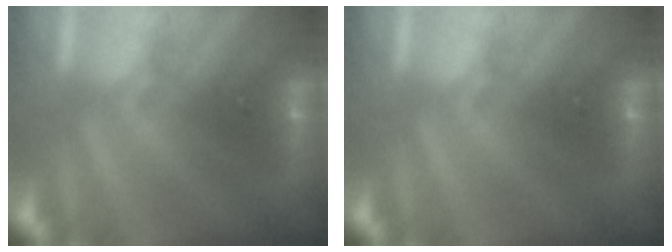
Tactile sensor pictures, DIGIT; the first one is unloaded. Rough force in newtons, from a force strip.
{"total": 0.0}